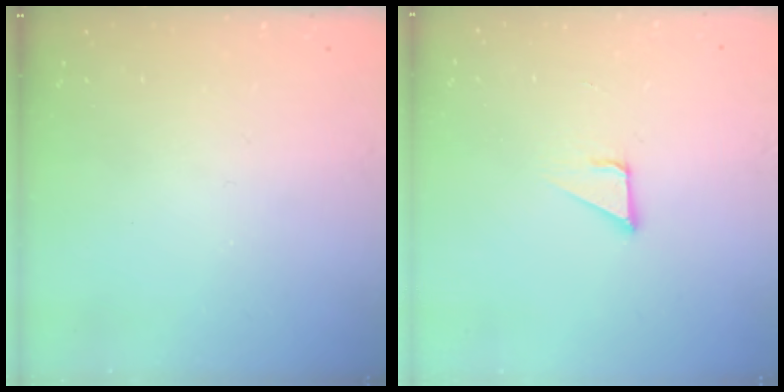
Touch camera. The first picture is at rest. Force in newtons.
{"total": 2.1, "press": 2.1, "slide": 0.0}